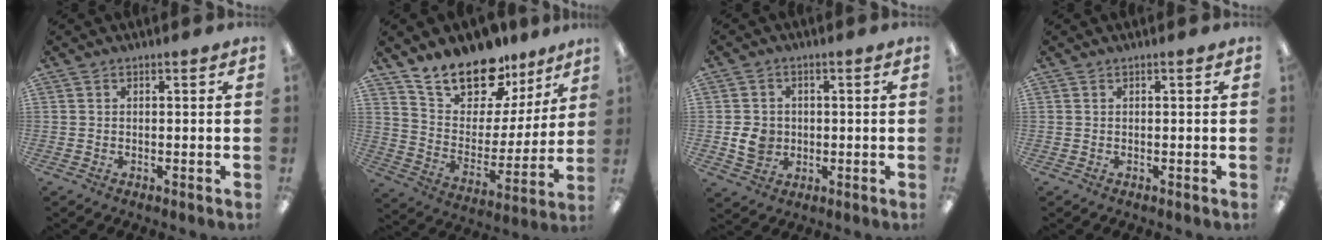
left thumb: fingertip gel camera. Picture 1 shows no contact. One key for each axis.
{"total": 16.6, "fx": 14.2, "fy": 7.3, "fz": 4.8, "tx": -0.096, "ty": -0.111, "tz": 0.259}
{"total": 6.0, "fx": -0.7, "fy": 5.4, "fz": 2.6, "tx": -0.046, "ty": 0.003, "tz": -0.013}
{"total": 0.0}